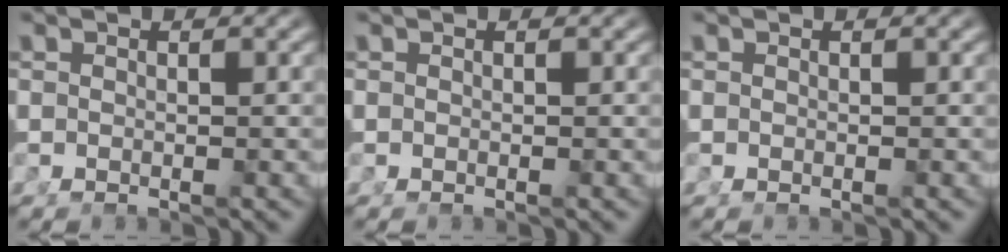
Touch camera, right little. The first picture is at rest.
{"total": 0.0}
{"total": 0.0}